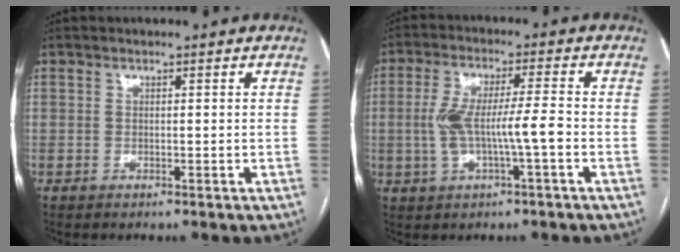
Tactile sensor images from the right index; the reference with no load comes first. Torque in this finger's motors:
{"motor_torque": [0.34, -0.09, 0.25, 0.15]}